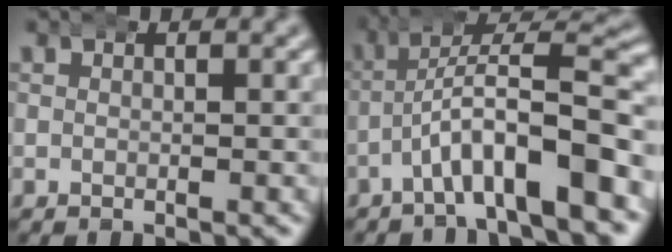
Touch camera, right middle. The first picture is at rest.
{"total": 7.9, "force": [-2.1, 2.9, 7.0], "torque": [-0.105, -0.001, -0.030]}